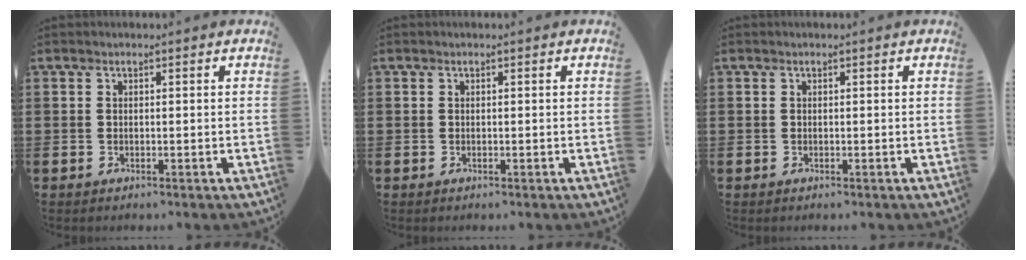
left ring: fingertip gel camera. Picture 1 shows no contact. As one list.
[{"total": 0.0}, {"total": 0.0}]